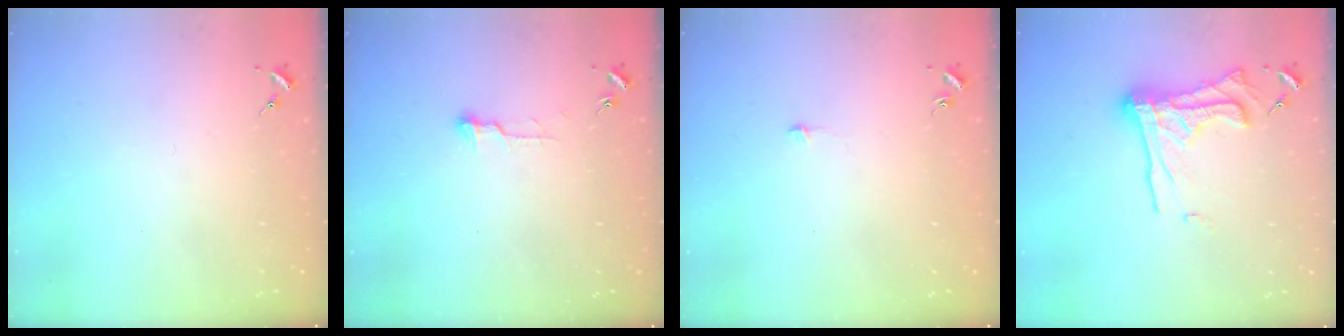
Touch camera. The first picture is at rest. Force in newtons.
{"total": 6.8, "press": 6.8, "slide": 0.7}
{"total": 3.5, "press": 3.5, "slide": 0.3}
{"total": 16.1, "press": 16.1, "slide": 1.4}